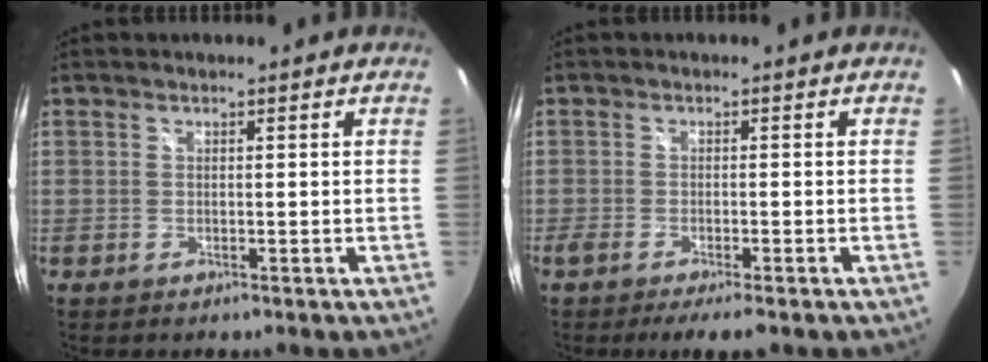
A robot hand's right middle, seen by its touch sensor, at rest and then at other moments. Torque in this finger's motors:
{"motor_torque": [0.77, -0.68, 0.11, 0.04]}